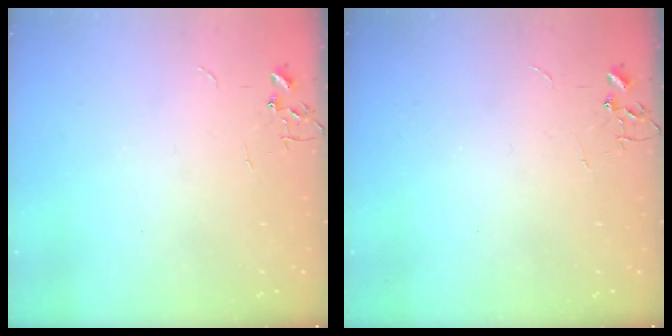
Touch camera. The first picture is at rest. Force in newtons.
{"total": 0.0}